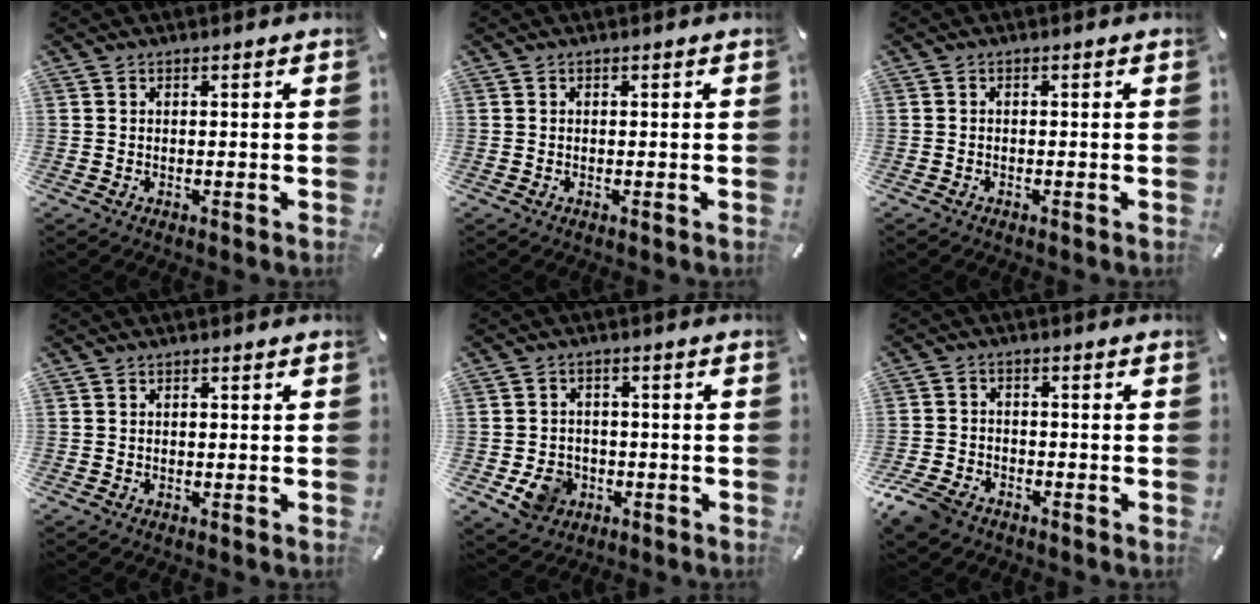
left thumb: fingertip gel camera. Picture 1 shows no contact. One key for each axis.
{"total": 0.0}
{"total": 0.6, "fx": -0.5, "fy": 0.4, "fz": 0.2, "tx": -0.002, "ty": 0.002, "tz": -0.012}
{"total": 0.0}
{"total": 7.4, "fx": -2.3, "fy": 6.4, "fz": 2.8, "tx": -0.066, "ty": 0.013, "tz": -0.040}
{"total": 6.3, "fx": -4.7, "fy": 3.6, "fz": 2.1, "tx": -0.058, "ty": 0.019, "tz": -0.095}